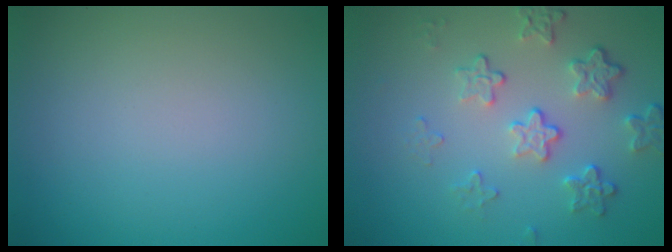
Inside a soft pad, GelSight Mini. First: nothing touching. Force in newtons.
{"total": 4.2, "press": 3.1, "slide": 2.9}